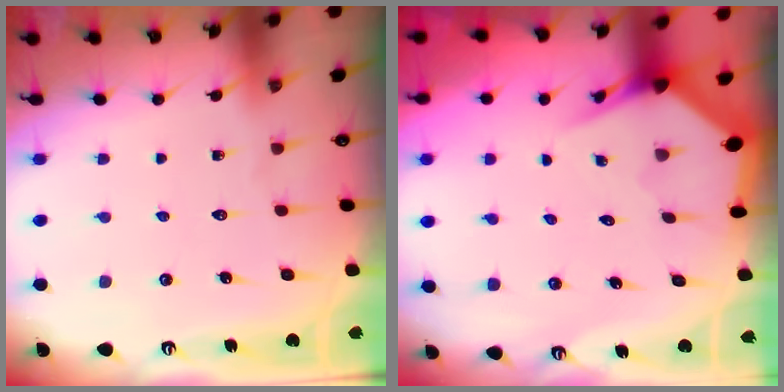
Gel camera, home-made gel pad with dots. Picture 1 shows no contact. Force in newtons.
{"total": 3.4, "press": 3.3, "slide": 0.3}